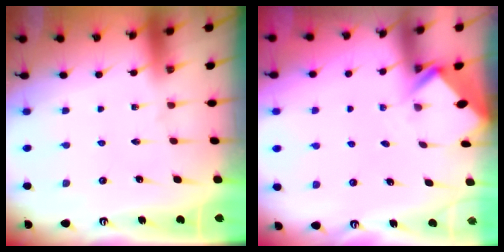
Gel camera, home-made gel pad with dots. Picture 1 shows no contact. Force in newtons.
{"total": 2.7, "press": 2.7, "slide": 0.2}